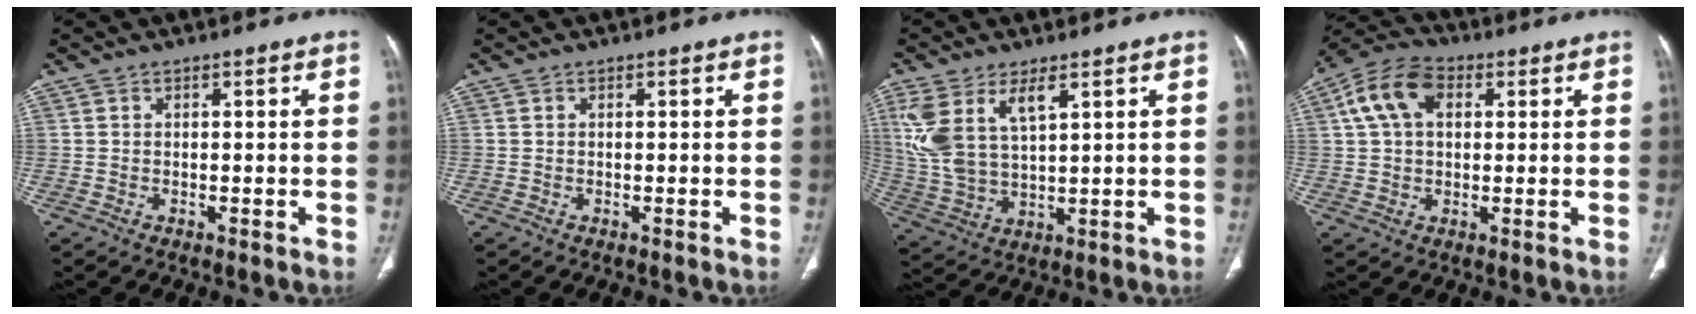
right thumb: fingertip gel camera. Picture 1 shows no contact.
{"total": 0.0}
{"total": 11.9, "force": [5.3, 5.7, 9.1], "torque": [-0.201, -0.013, 0.120]}
{"total": 10.5, "force": [3.1, 6.9, 7.3], "torque": [-0.137, 0.022, 0.048]}